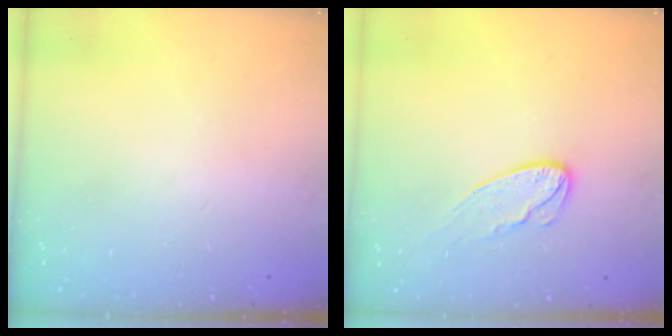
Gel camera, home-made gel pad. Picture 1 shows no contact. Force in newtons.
{"total": 9.2, "press": 9.2, "slide": 0.7}